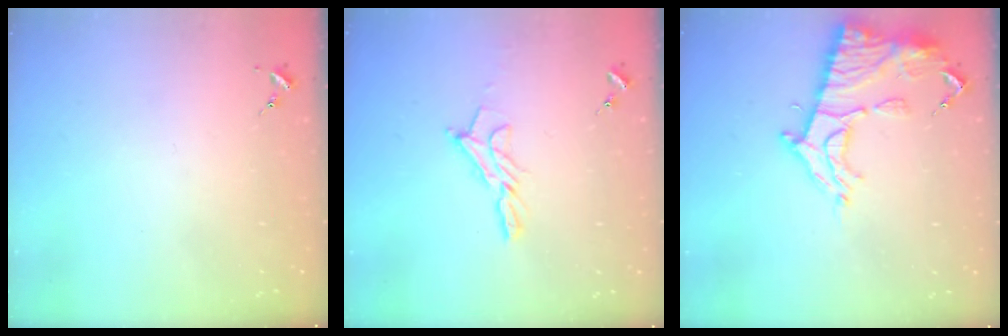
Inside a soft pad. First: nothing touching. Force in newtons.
{"total": 9.9, "press": 9.9, "slide": 0.6}
{"total": 14.6, "press": 14.5, "slide": 1.4}